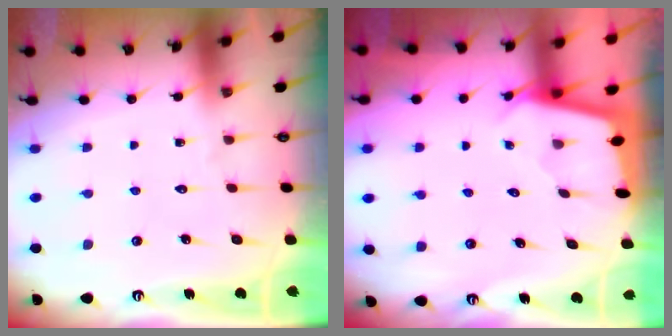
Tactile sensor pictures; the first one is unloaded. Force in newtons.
{"total": 1.8, "press": 1.8, "slide": 0.2}